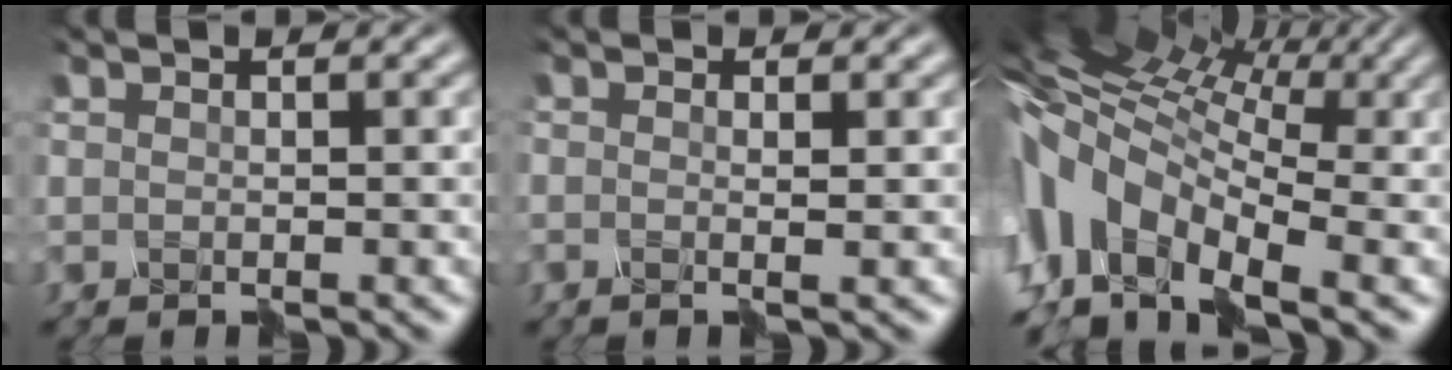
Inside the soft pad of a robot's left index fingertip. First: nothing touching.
{"total": 0.9, "force": [-0.1, -0.9, 0.3], "torque": [-0.008, -0.001, -0.002]}
{"total": 9.7, "force": [-0.9, 6.5, 7.2], "torque": [-0.182, 0.021, -0.018]}